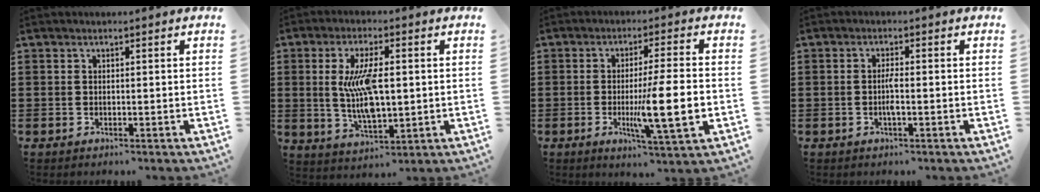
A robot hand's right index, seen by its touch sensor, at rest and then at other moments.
{"total": 9.0, "force": [0.7, 3.4, 8.3], "torque": [-0.169, -0.004, 0.005]}
{"total": 11.0, "force": [-2.0, 1.1, 10.8], "torque": [-0.184, -0.018, -0.035]}
{"total": 2.2, "force": [-0.6, 0.1, 2.1], "torque": [-0.055, -0.007, -0.016]}